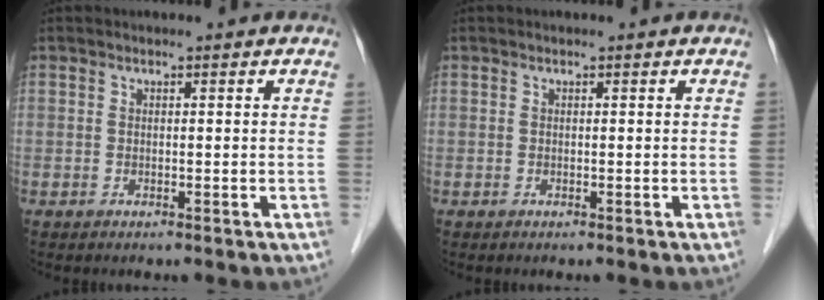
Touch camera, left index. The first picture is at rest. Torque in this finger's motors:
{"motor_torque": [0.01, 0.00, -0.01, 0.00]}